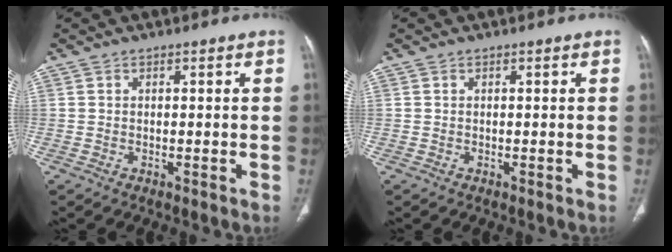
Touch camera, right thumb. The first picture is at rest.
{"total": 0.0}